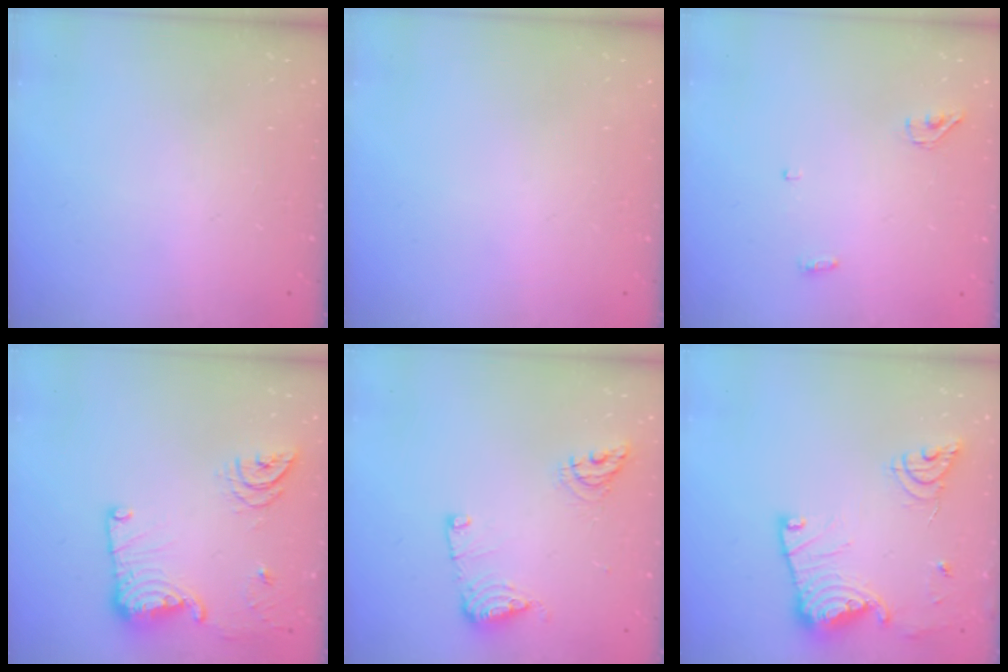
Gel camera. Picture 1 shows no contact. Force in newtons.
{"total": 0.0}
{"total": 3.7, "press": 3.6, "slide": 0.9}
{"total": 15.7, "press": 15.5, "slide": 2.6}
{"total": 10.2, "press": 10.1, "slide": 1.2}
{"total": 17.8, "press": 17.8, "slide": 1.6}